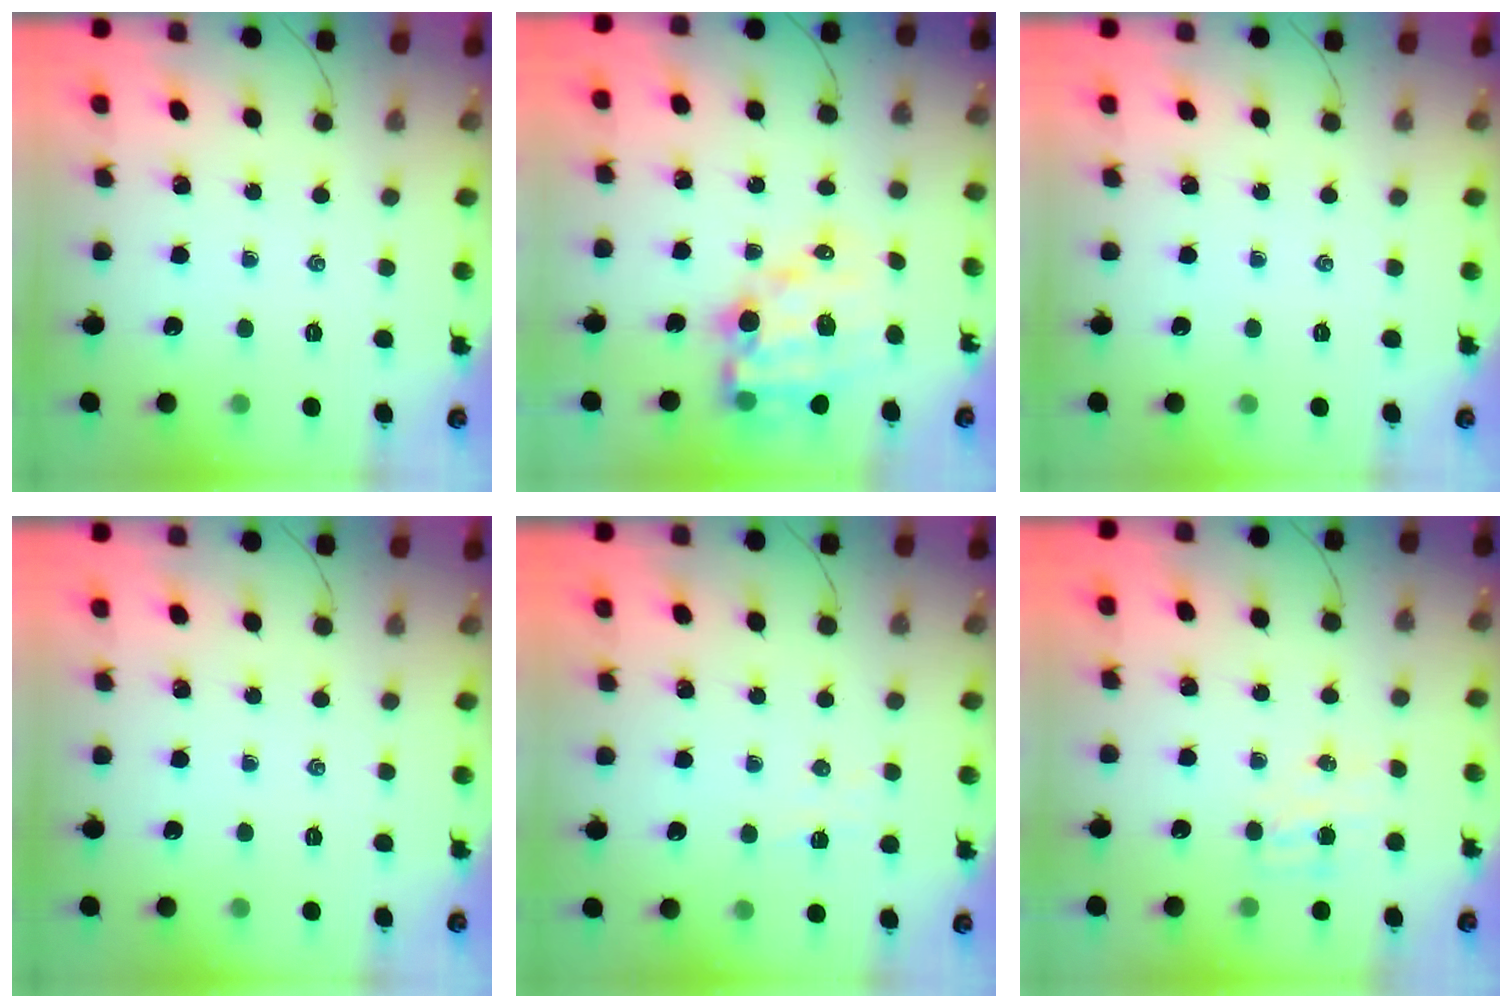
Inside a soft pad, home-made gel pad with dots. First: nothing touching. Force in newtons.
{"total": 12.6, "press": 12.2, "slide": 3.2}
{"total": 0.0}
{"total": 0.0}
{"total": 4.2, "press": 4.1, "slide": 0.9}
{"total": 4.3, "press": 4.3, "slide": 0.5}